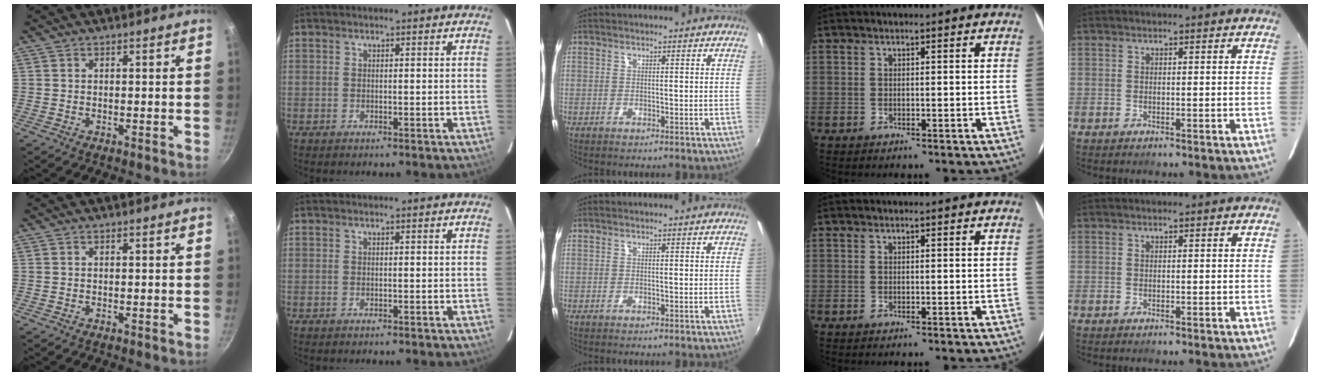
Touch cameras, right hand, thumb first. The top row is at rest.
{}